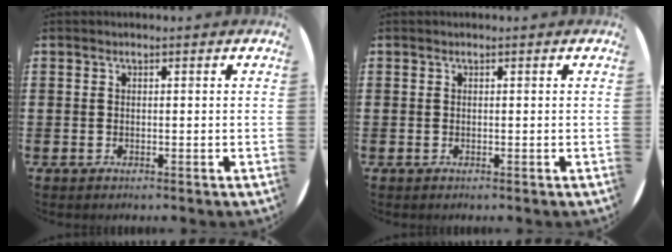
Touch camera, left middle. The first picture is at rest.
{"total": 0.0}